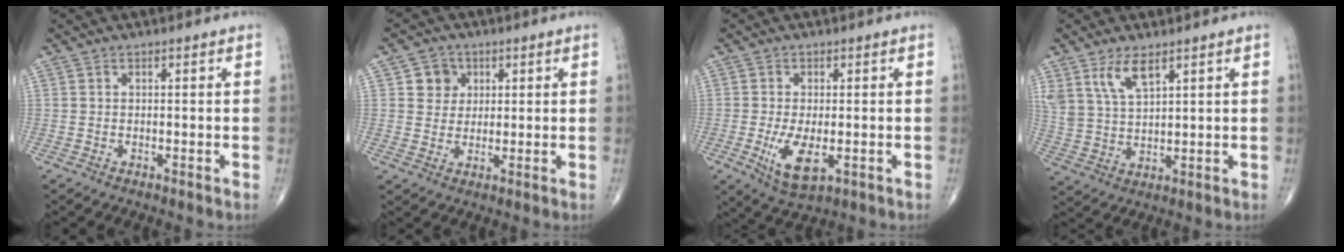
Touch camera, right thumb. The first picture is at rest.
{"total": 4.8, "force": [1.6, 4.4, 1.2], "torque": [0.008, -0.001, 0.023]}
{"total": 7.2, "force": [-1.7, 3.2, 6.2], "torque": [-0.114, -0.017, -0.022]}
{"total": 6.9, "force": [4.2, 2.6, 4.7], "torque": [-0.092, -0.020, 0.091]}